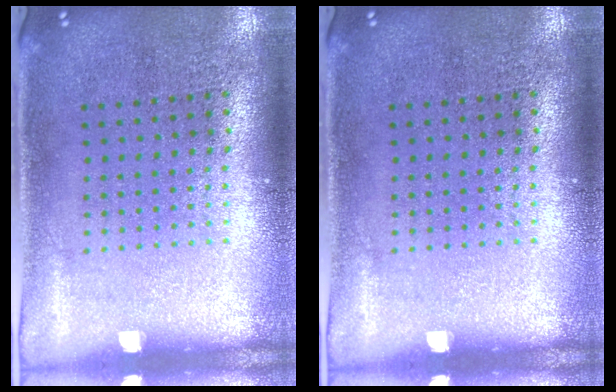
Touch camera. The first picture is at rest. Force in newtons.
{"total": 0.0}